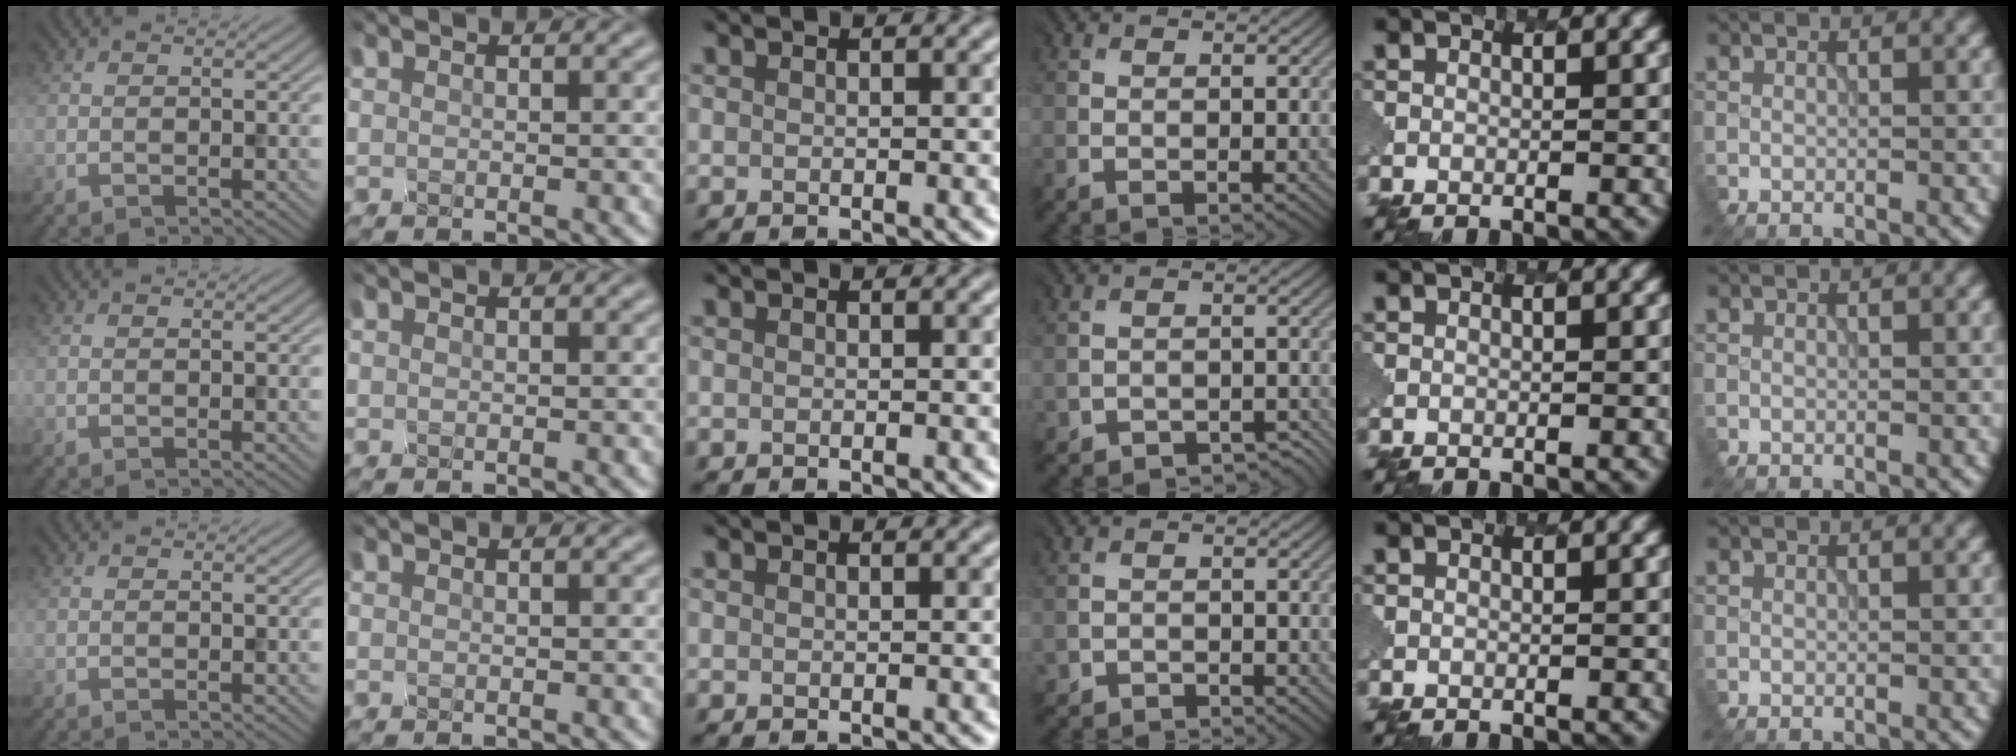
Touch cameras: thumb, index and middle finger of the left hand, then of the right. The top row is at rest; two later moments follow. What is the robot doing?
{"motion": "disassemble", "object": "battery cover"}